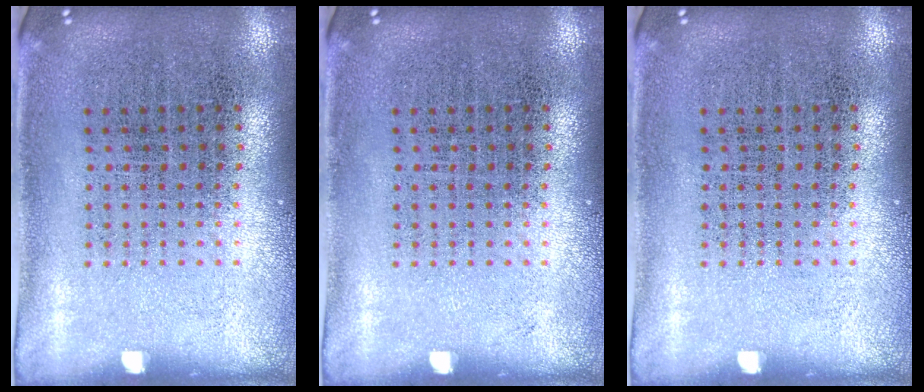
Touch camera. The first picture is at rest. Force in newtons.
{"total": 0.0}
{"total": 0.0}